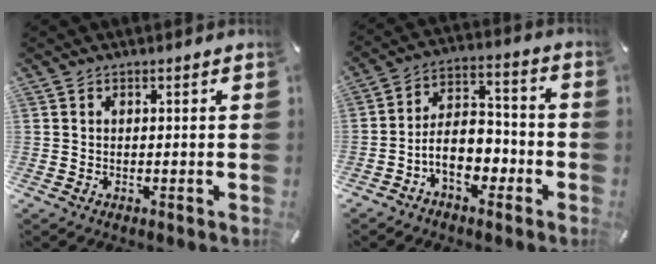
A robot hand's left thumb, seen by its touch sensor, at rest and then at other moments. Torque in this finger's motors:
{"motor_torque": [-0.81, 1.62, 0.92, 0.31, 0.23]}